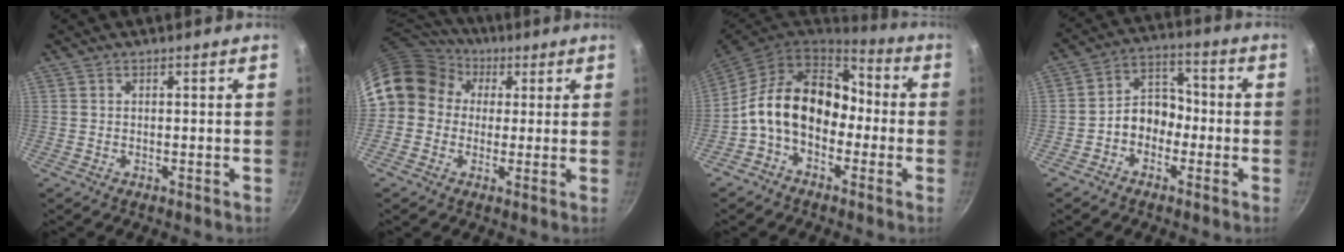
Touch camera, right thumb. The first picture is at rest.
{"total": 12.9, "force": [2.6, 11.6, 5.2], "torque": [-0.075, 0.026, 0.028]}
{"total": 16.0, "force": [-2.0, 11.5, 10.9], "torque": [-0.156, 0.051, -0.052]}
{"total": 7.9, "force": [-2.4, 6.1, 4.4], "torque": [-0.029, 0.042, -0.053]}